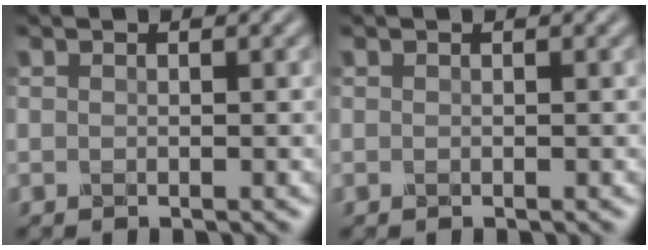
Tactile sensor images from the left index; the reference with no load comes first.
{"total": 0.0}